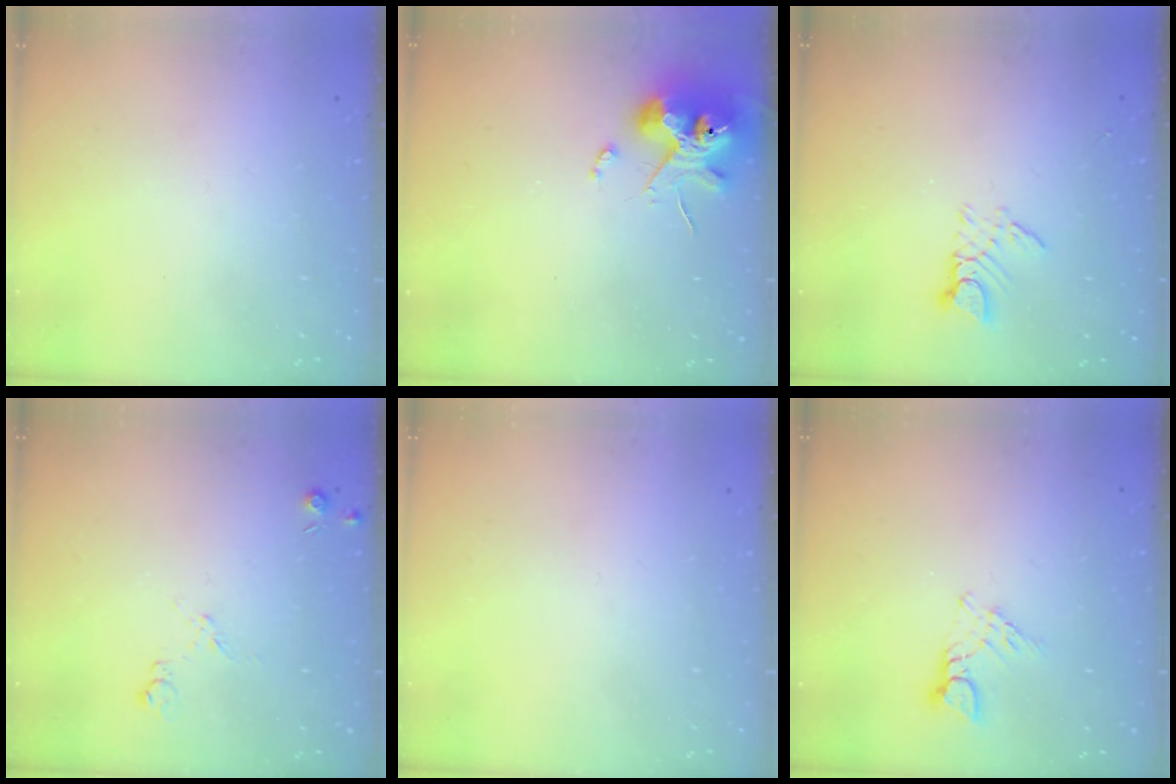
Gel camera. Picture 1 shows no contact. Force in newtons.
{"total": 12.1, "press": 12.0, "slide": 1.7}
{"total": 4.7, "press": 4.6, "slide": 0.2}
{"total": 5.1, "press": 5.0, "slide": 0.7}
{"total": 0.0}
{"total": 3.3, "press": 3.2, "slide": 0.4}